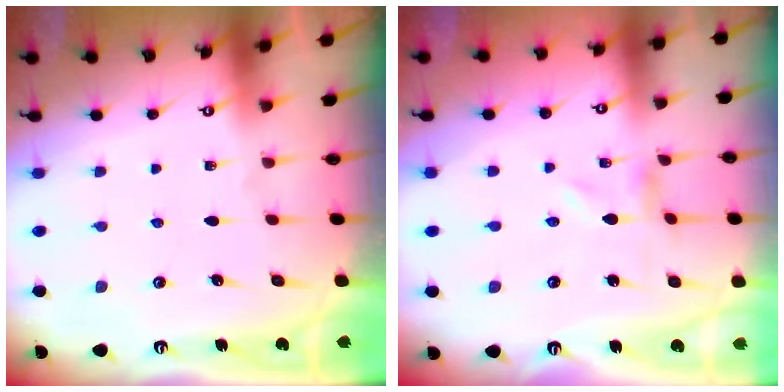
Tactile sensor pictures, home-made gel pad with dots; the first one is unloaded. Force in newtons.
{"total": 0.0}